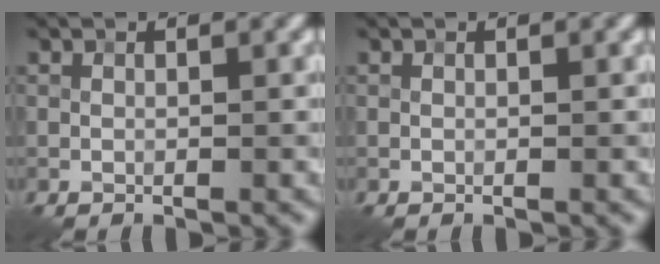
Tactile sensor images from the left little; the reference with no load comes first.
{"total": 0.0}